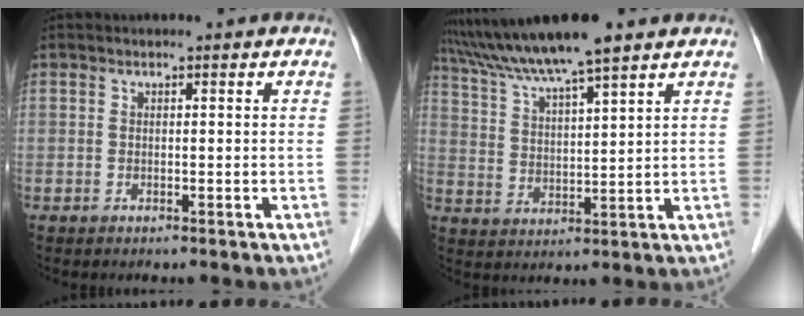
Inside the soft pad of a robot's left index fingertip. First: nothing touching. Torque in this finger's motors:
{"motor_torque": [1.01, -1.12, 0.72, 0.13]}